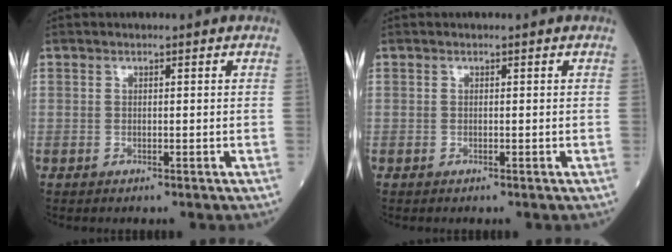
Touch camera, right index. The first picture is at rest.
{"total": 0.0}